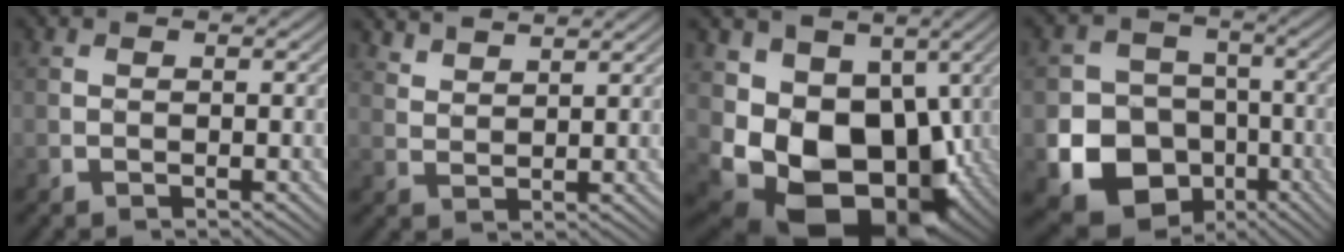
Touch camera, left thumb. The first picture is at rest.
{"total": 3.8, "force": [3.5, 0.7, 1.3], "torque": [-0.027, -0.009, 0.080]}
{"total": 14.7, "force": [-1.0, 10.9, 9.8], "torque": [-0.163, -0.051, 0.004]}
{"total": 14.5, "force": [-5.6, 12.3, 5.3], "torque": [-0.127, -0.055, -0.114]}